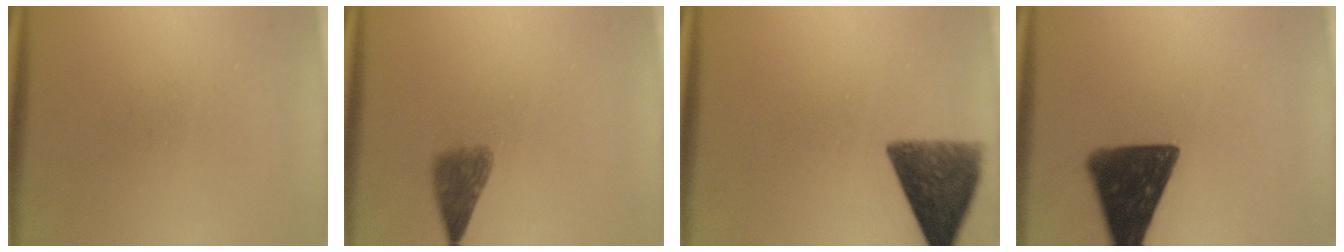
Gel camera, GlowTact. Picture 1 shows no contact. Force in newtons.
{"total": 3.5}
{"total": 10.0}
{"total": 13.9}